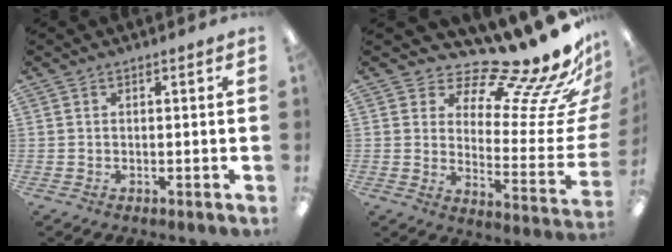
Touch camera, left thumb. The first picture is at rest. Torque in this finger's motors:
{"motor_torque": [0.22, 0.14, -0.37, -0.07, 0.00]}